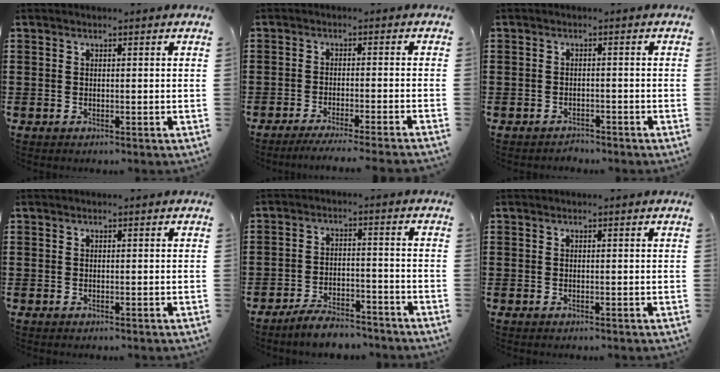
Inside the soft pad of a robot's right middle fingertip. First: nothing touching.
{"total": 3.0, "force": [-2.6, -0.5, 1.2], "torque": [-0.022, -0.003, -0.053]}
{"total": 1.6, "force": [-1.6, 0.3, -0.3], "torque": [-0.001, 0.002, -0.037]}
{"total": 0.0}
{"total": 5.0, "force": [-4.8, 0.7, 1.3], "torque": [-0.028, 0.004, -0.096]}
{"total": 0.0}